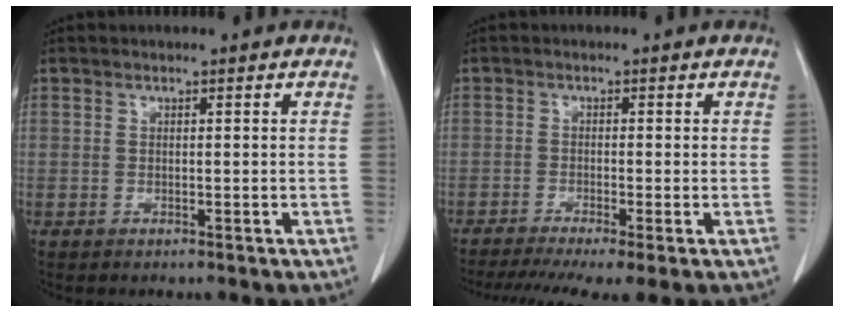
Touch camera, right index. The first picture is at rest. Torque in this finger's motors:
{"motor_torque": [1.28, -0.86, 0.54, 0.14]}